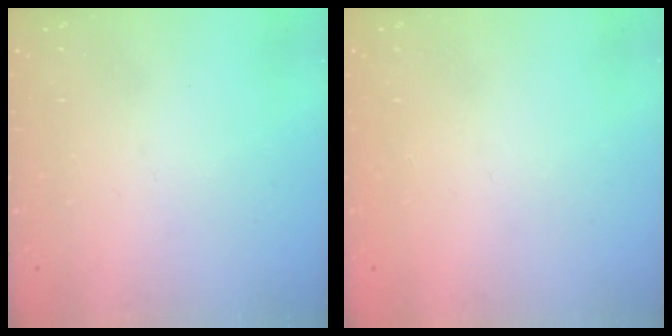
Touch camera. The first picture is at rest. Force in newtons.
{"total": 1.1, "press": 1.0, "slide": 0.1}